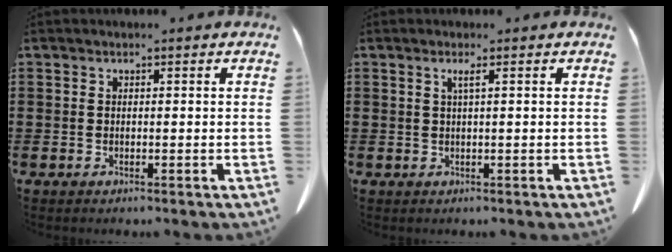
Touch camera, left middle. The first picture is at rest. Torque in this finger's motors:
{"motor_torque": [-0.80, 1.04, -0.01, -0.01]}